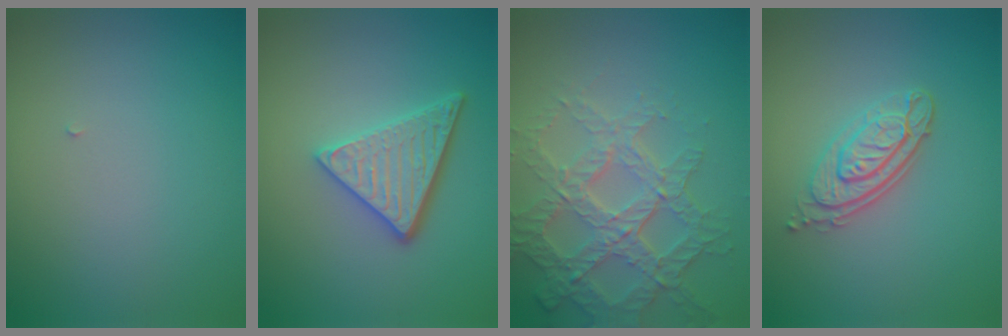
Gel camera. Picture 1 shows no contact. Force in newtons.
{"total": 4.0, "press": 3.4, "slide": 2.1}
{"total": 5.0, "press": 4.5, "slide": 2.3}
{"total": 3.3, "press": 2.7, "slide": 1.9}